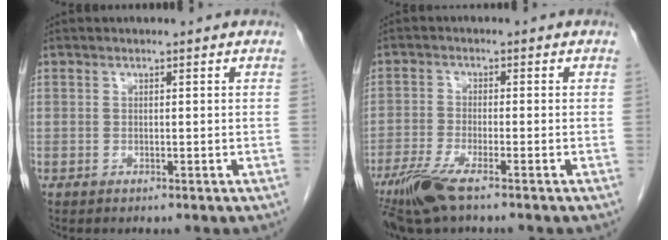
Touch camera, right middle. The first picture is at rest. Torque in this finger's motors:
{"motor_torque": [0.94, -0.80, 0.13, 0.05]}